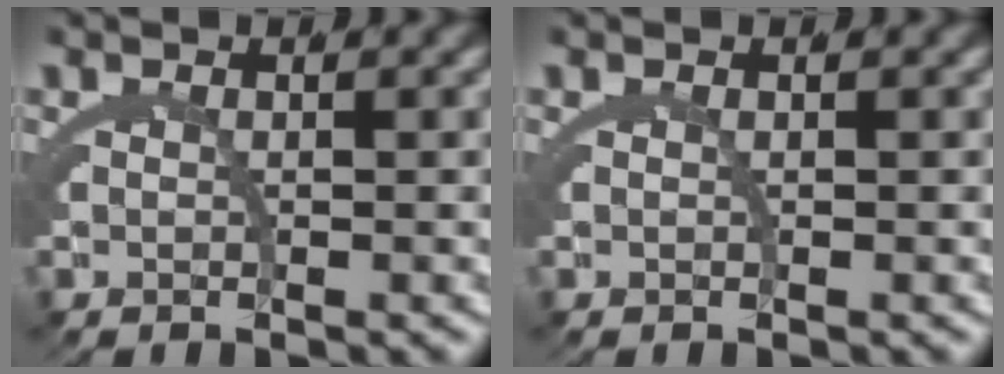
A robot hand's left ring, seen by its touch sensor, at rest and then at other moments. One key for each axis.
{"total": 0.0}